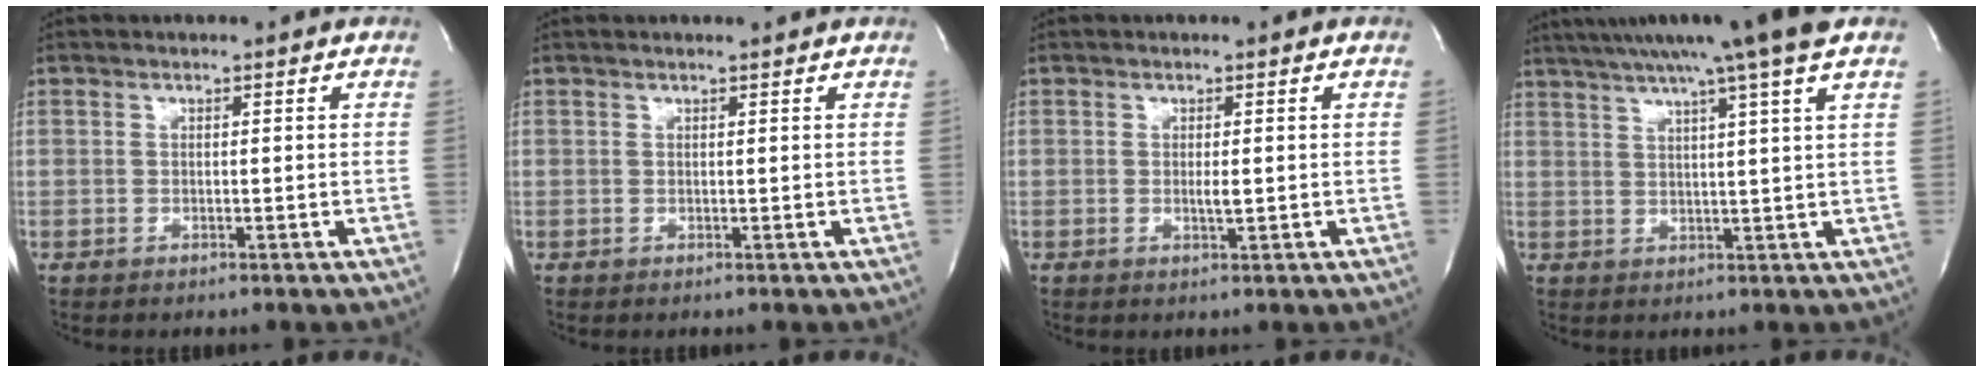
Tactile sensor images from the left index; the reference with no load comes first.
{"total": 0.9, "force": [0.9, -0.1, 0.2], "torque": [-0.009, 0.006, 0.015]}
{"total": 1.2, "force": [0.0, 0.2, 1.2], "torque": [-0.022, -0.003, -0.001]}
{"total": 13.6, "force": [10.3, -1.9, 8.6], "torque": [-0.147, 0.015, 0.137]}